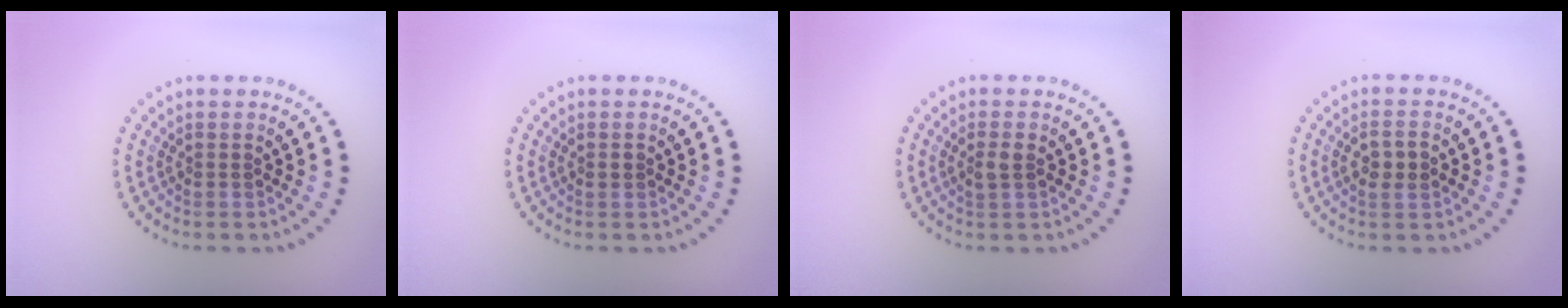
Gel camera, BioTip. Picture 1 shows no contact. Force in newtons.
{"total": 0.6, "press": 0.6, "slide": 0.1}
{"total": 1.5, "press": 1.4, "slide": 0.3}
{"total": 2.1, "press": 2.0, "slide": 0.4}